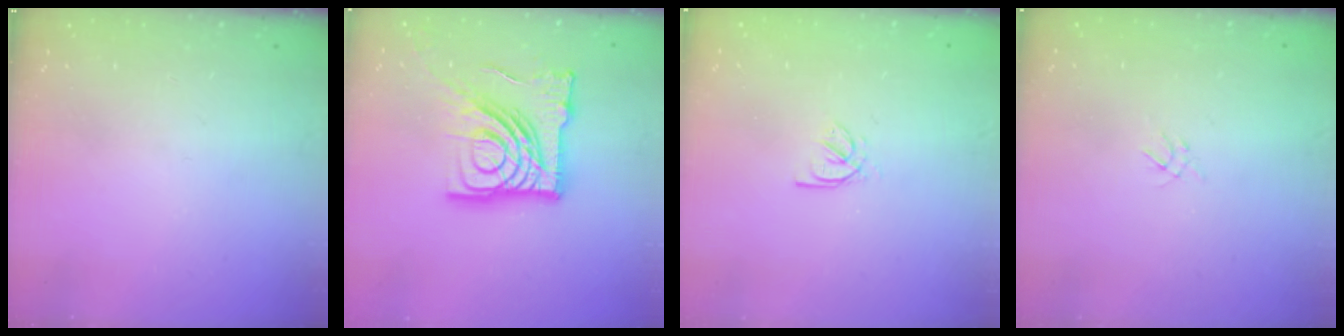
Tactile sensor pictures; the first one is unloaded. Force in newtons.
{"total": 22.2, "press": 22.1, "slide": 2.7}
{"total": 2.0, "press": 2.0, "slide": 0.4}
{"total": 1.2, "press": 1.1, "slide": 0.5}